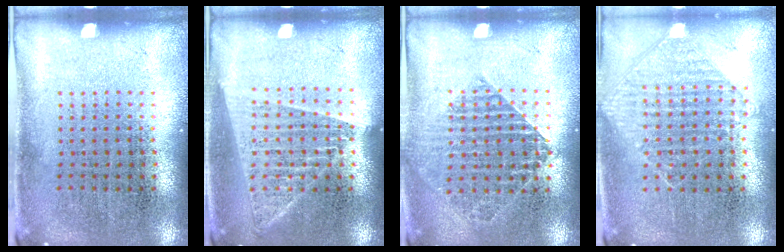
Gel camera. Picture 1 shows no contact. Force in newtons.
{"total": 1.4, "press": 1.3, "slide": 0.5}
{"total": 1.3, "press": 1.2, "slide": 0.4}
{"total": 0.9, "press": 0.8, "slide": 0.3}